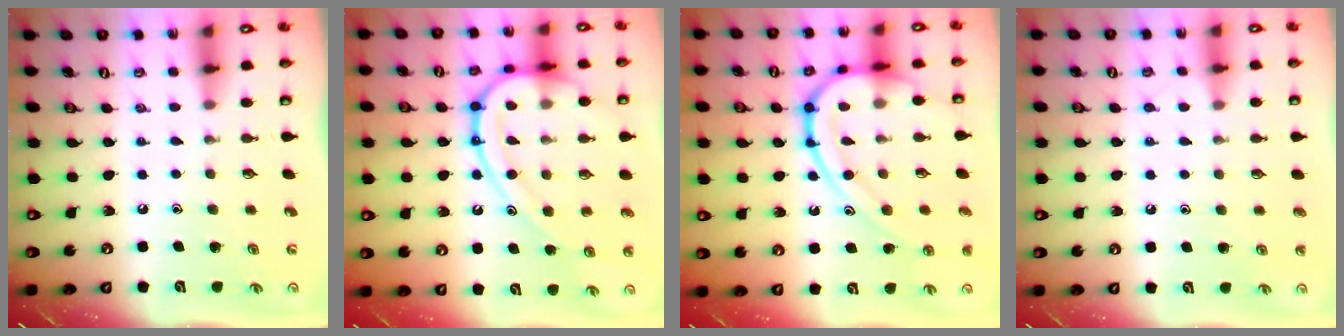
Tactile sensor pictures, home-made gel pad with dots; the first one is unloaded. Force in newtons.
{"total": 19.4, "press": 19.3, "slide": 1.9}
{"total": 18.1, "press": 18.0, "slide": 1.1}
{"total": 4.8, "press": 4.8, "slide": 0.5}